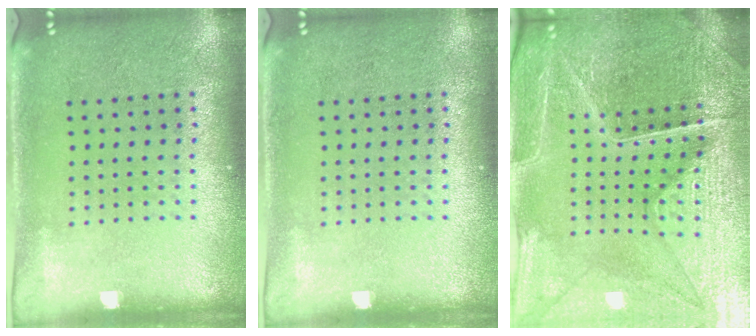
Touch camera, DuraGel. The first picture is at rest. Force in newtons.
{"total": 0.0}
{"total": 4.8, "press": 4.6, "slide": 1.3}